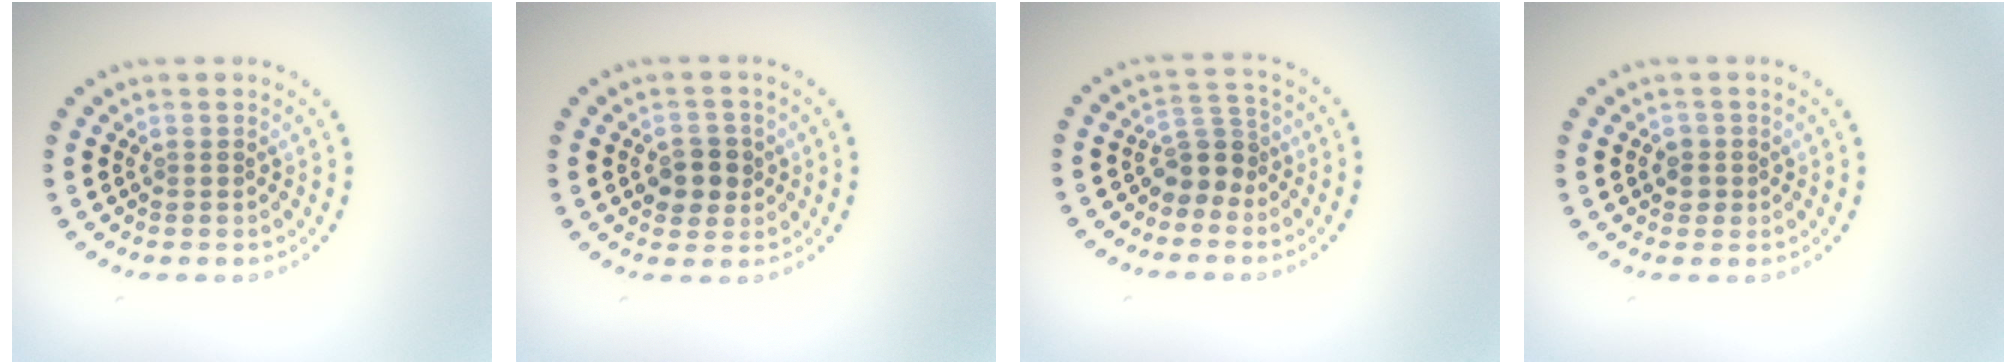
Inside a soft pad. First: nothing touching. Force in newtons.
{"total": 2.8, "press": 2.7, "slide": 0.7}
{"total": 2.8, "press": 2.2, "slide": 1.8}
{"total": 1.3, "press": 1.2, "slide": 0.6}